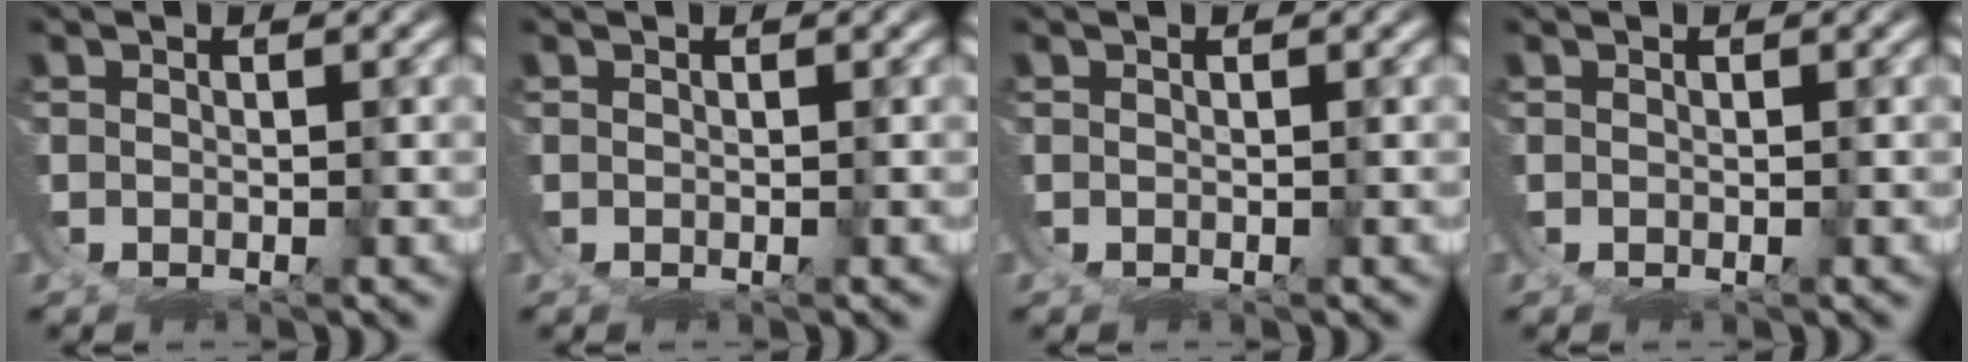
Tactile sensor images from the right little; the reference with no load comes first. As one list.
[{"total": 0.0}, {"total": 0.0}, {"total": 0.0}]